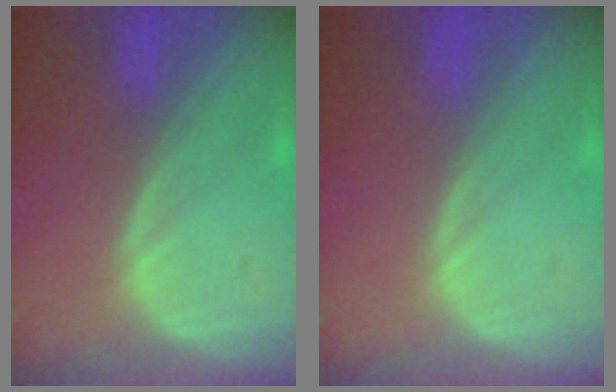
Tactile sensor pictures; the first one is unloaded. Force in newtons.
{"total": 0.0}